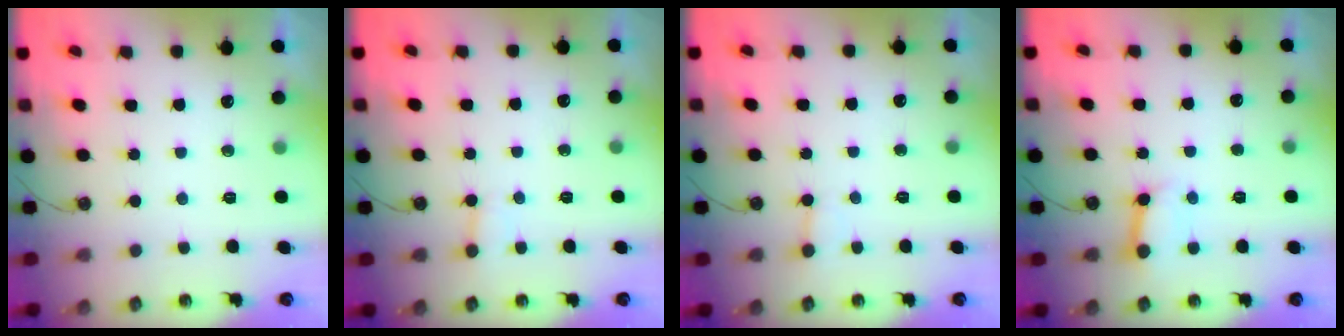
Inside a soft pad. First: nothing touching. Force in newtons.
{"total": 3.4, "press": 3.4, "slide": 0.2}
{"total": 2.0, "press": 2.0, "slide": 0.1}
{"total": 7.1, "press": 7.1, "slide": 0.4}